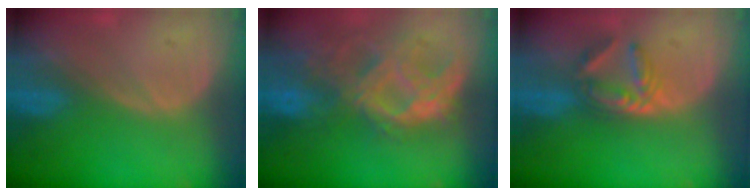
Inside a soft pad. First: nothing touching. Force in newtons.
{"total": 10.5, "press": 9.2, "slide": 5.0}
{"total": 5.9, "press": 5.0, "slide": 3.3}